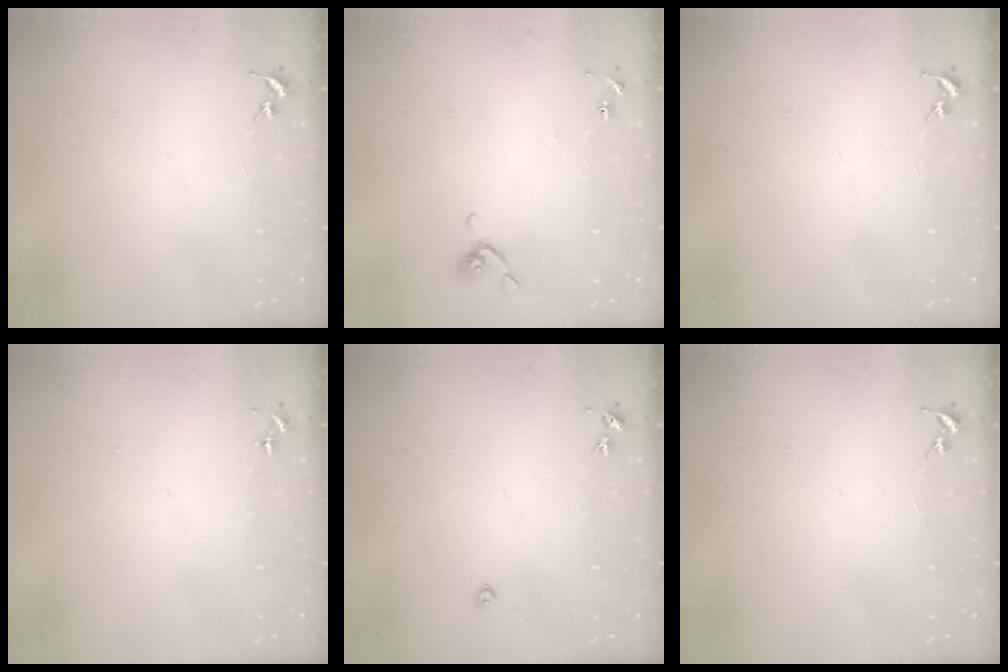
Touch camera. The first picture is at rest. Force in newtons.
{"total": 5.2, "press": 5.1, "slide": 1.0}
{"total": 0.0}
{"total": 0.0}
{"total": 2.2, "press": 2.2, "slide": 0.3}
{"total": 0.0}